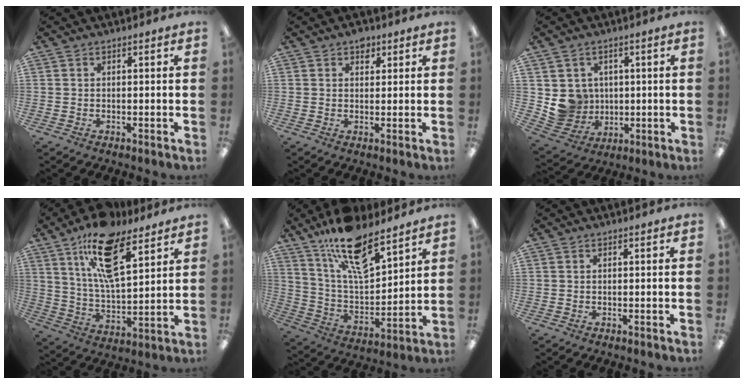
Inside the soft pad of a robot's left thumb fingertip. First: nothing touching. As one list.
[{"total": 3.0, "force": [1.9, 1.9, 1.4], "torque": [-0.004, -0.006, 0.029]}, {"total": 7.4, "force": [1.6, 7.2, 0.5], "torque": [-0.032, -0.006, 0.043]}, {"total": 17.8, "force": [10.7, 7.2, 12.2], "torque": [-0.206, -0.039, 0.181]}, {"total": 17.3, "force": [12.4, 6.3, 10.2], "torque": [-0.179, -0.073, 0.216]}, {"total": 0.0}]